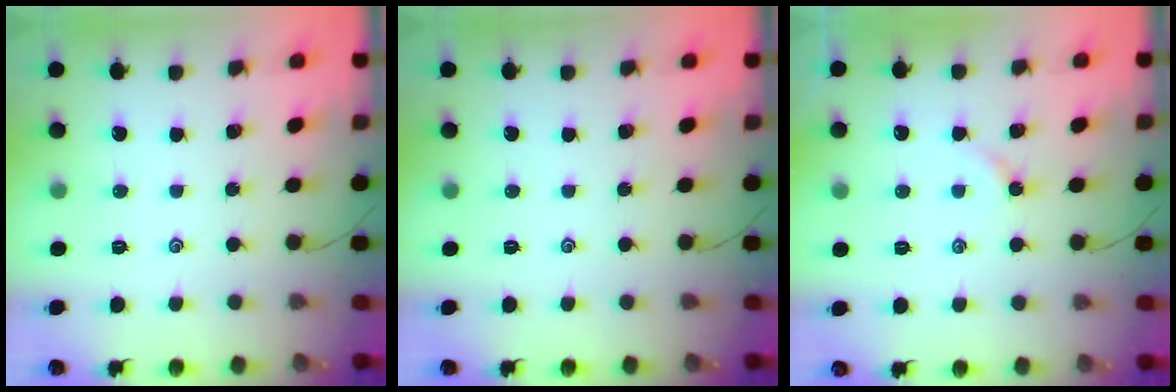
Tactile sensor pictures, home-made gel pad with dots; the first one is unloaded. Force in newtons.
{"total": 0.0}
{"total": 3.0, "press": 3.0, "slide": 0.5}